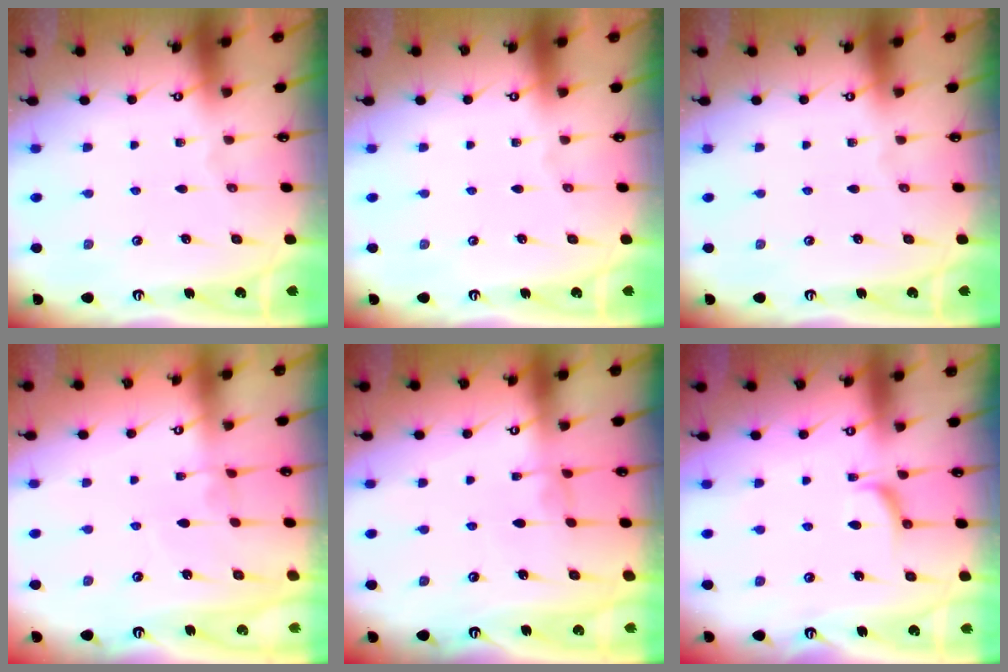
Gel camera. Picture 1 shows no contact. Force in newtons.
{"total": 0.0}
{"total": 0.0}
{"total": 2.8, "press": 2.7, "slide": 0.4}
{"total": 1.0, "press": 0.9, "slide": 0.5}
{"total": 2.2, "press": 2.1, "slide": 0.7}